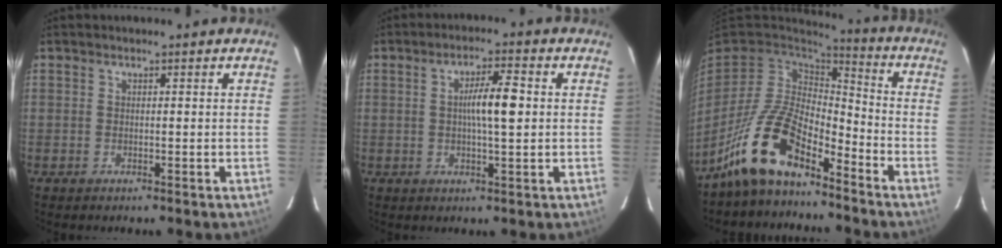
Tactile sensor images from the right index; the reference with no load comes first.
{"total": 6.0, "force": [0.5, 0.7, 6.0], "torque": [-0.105, 0.009, 0.006]}
{"total": 12.6, "force": [-9.1, 4.3, 7.6], "torque": [-0.158, 0.017, -0.175]}